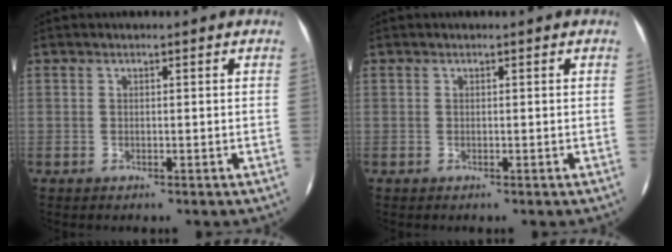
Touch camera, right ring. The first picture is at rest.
{"total": 0.0}